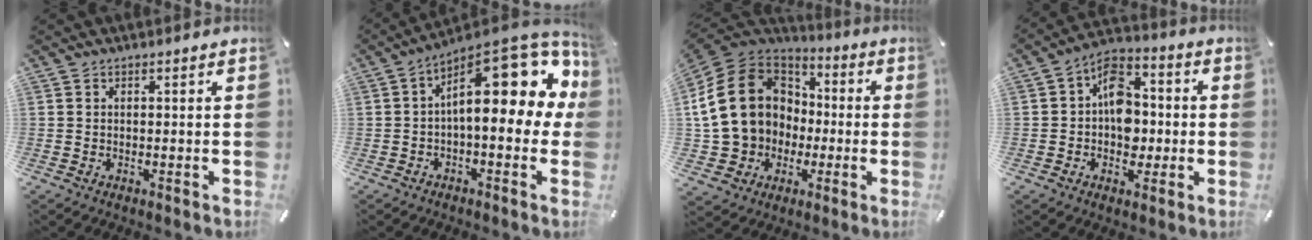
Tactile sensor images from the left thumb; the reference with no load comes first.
{"total": 19.2, "force": [6.1, 8.6, 16.1], "torque": [-0.215, -0.048, 0.104]}
{"total": 20.0, "force": [0.9, 17.5, 9.6], "torque": [-0.211, 0.011, 0.031]}
{"total": 11.0, "force": [-0.9, 8.8, 6.6], "torque": [-0.098, 0.015, -0.014]}